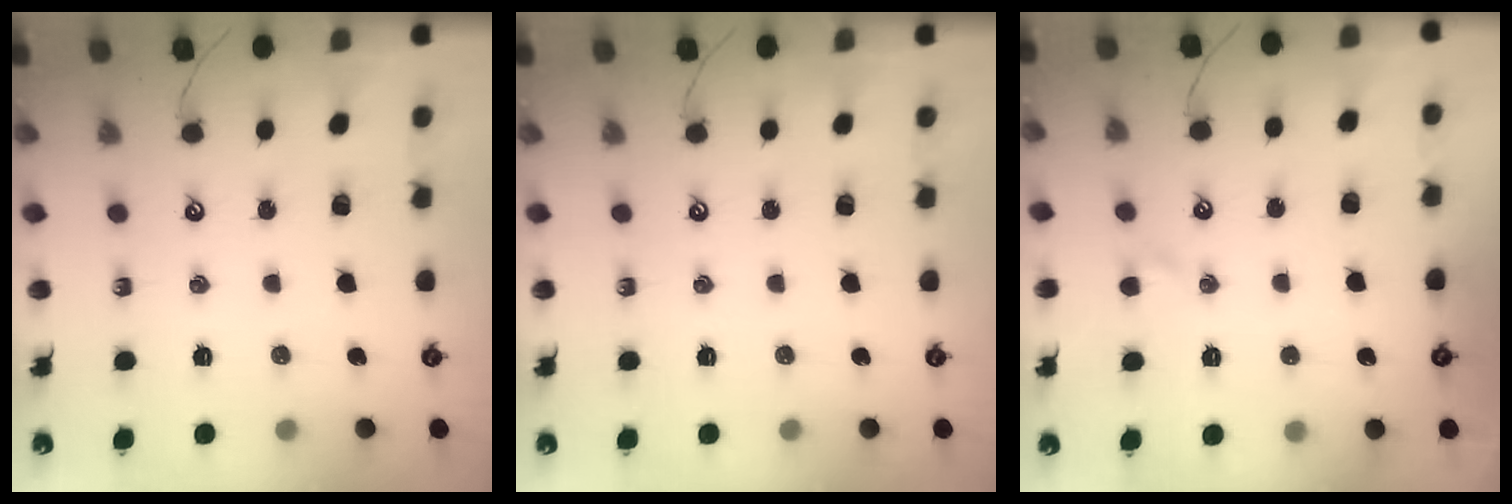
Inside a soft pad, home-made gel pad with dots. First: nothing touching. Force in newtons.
{"total": 0.0}
{"total": 1.2, "press": 1.1, "slide": 0.4}